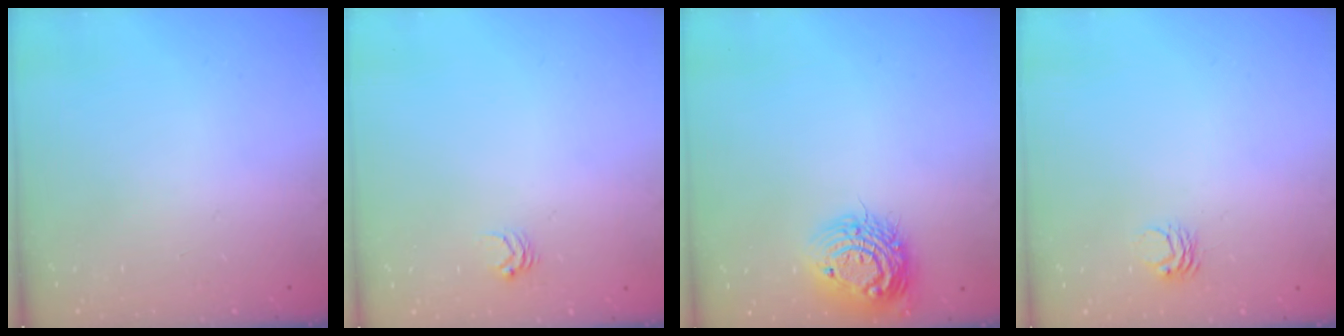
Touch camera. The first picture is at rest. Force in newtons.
{"total": 2.9, "press": 2.8, "slide": 0.4}
{"total": 12.8, "press": 12.8, "slide": 0.7}
{"total": 2.7, "press": 2.7, "slide": 0.2}